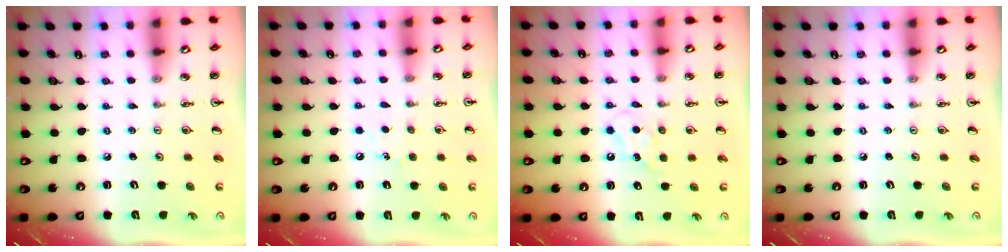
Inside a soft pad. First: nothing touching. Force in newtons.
{"total": 5.4, "press": 5.4, "slide": 0.7}
{"total": 5.0, "press": 4.9, "slide": 0.9}
{"total": 0.0}